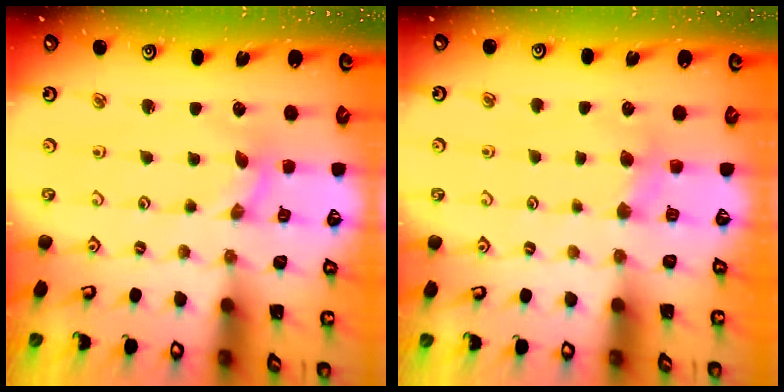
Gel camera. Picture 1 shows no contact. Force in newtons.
{"total": 2.9, "press": 2.9, "slide": 0.5}